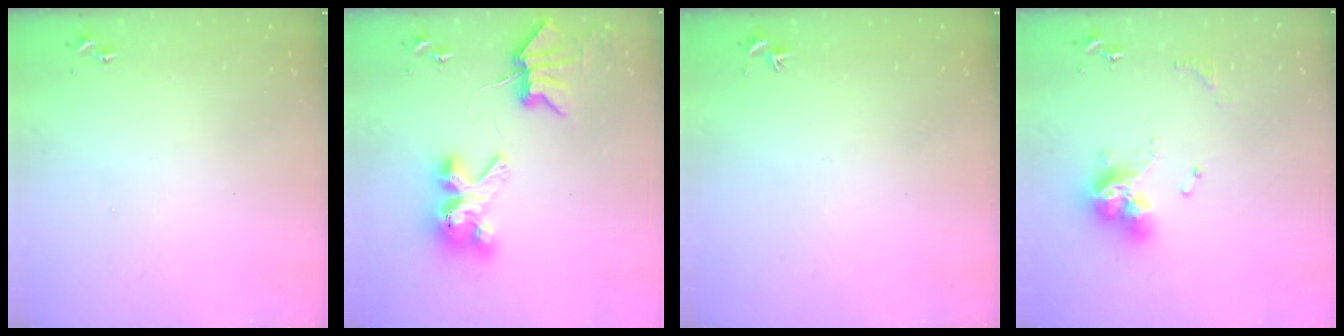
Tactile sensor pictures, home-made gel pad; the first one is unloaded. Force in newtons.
{"total": 11.2, "press": 11.1, "slide": 1.3}
{"total": 0.0}
{"total": 13.2, "press": 13.2, "slide": 0.8}